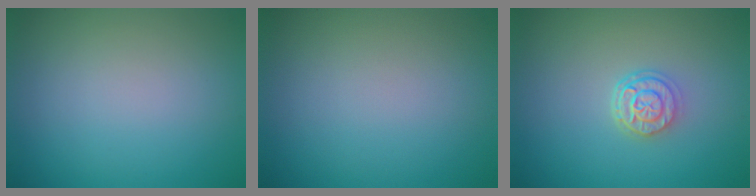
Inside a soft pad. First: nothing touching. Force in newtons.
{"total": 0.0}
{"total": 2.7, "press": 2.2, "slide": 1.6}